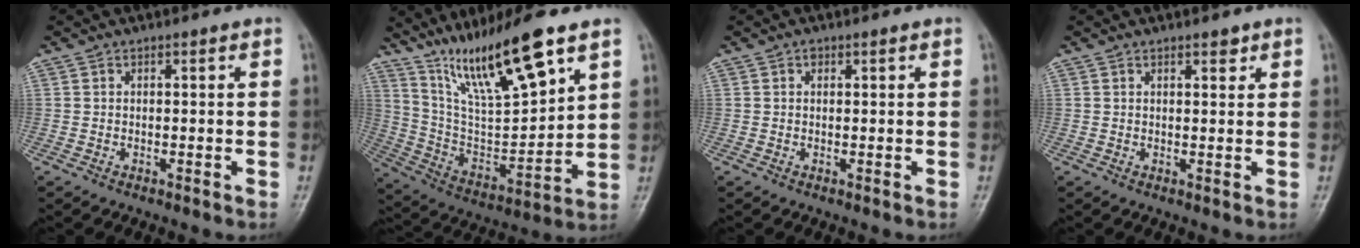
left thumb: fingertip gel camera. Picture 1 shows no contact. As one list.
[{"total": 19.6, "force": [12.8, 3.9, 14.3], "torque": [-0.231, -0.057, 0.245]}, {"total": 0.8, "force": [0.4, 0.6, 0.4], "torque": [0.001, -0.001, 0.005]}, {"total": 1.7, "force": [1.2, 0.7, 0.9], "torque": [-0.005, -0.006, 0.016]}]